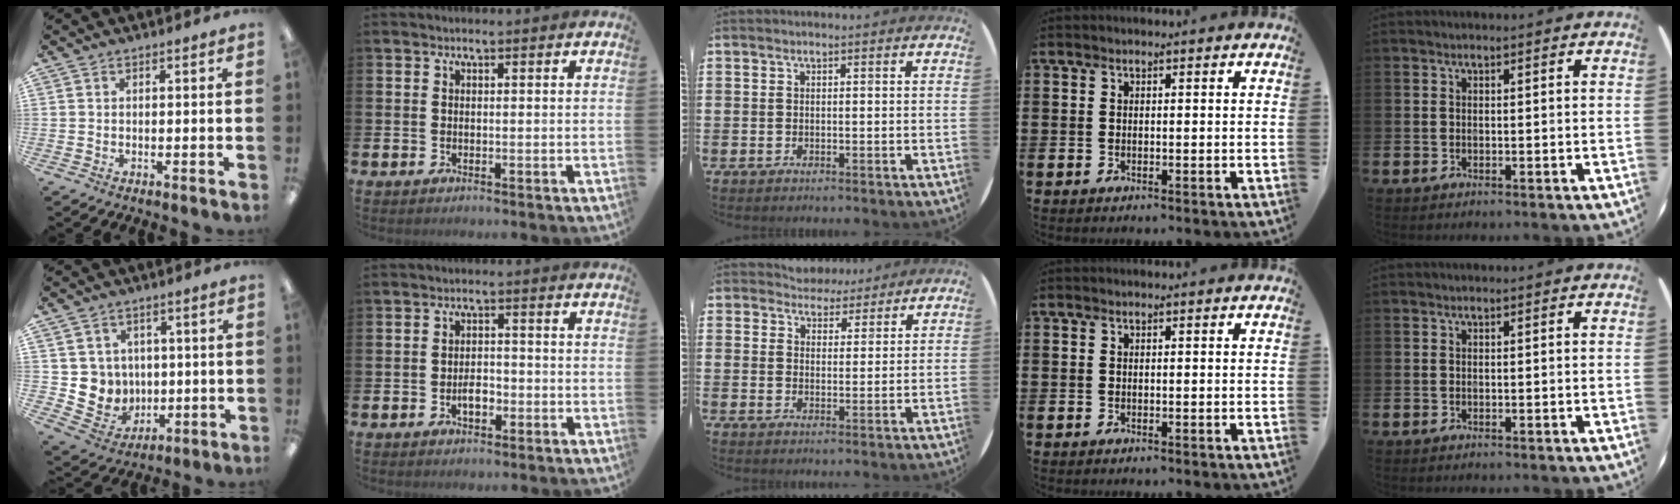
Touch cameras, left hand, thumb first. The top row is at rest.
{"thumb": {"total": 6.6, "force": [2.6, 6.0, -0.9], "torque": [-0.014, -0.016, 0.060]}, "index": {"total": 2.7, "force": [-1.0, 1.6, 2.0], "torque": [-0.027, 0.000, -0.022]}, "middle": {"total": 4.3, "force": [4.0, 1.6, 0.2], "torque": [-0.019, -0.011, 0.074]}}